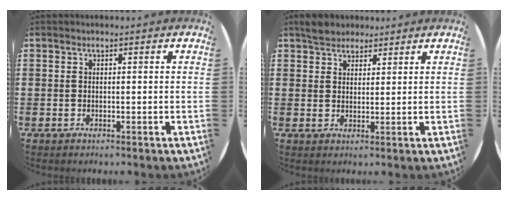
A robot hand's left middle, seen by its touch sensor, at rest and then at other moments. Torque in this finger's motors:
{"motor_torque": [0.52, -0.51, 0.01, 0.02]}